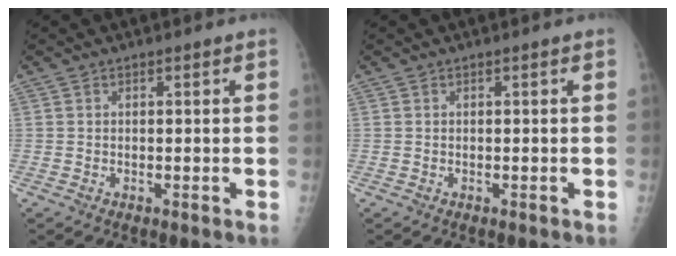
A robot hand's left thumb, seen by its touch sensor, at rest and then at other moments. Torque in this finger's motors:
{"motor_torque": [0.00, 0.00, 0.00, 0.00, 0.00]}